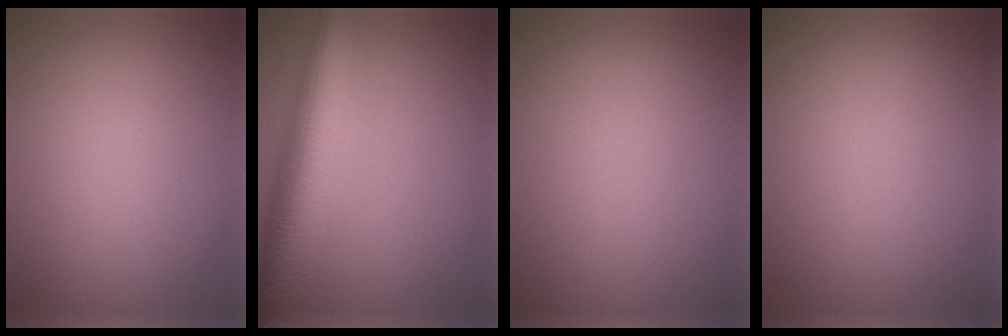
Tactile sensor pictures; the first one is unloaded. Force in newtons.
{"total": 9.6, "press": 9.6, "slide": 0.4}
{"total": 0.0}
{"total": 0.0}